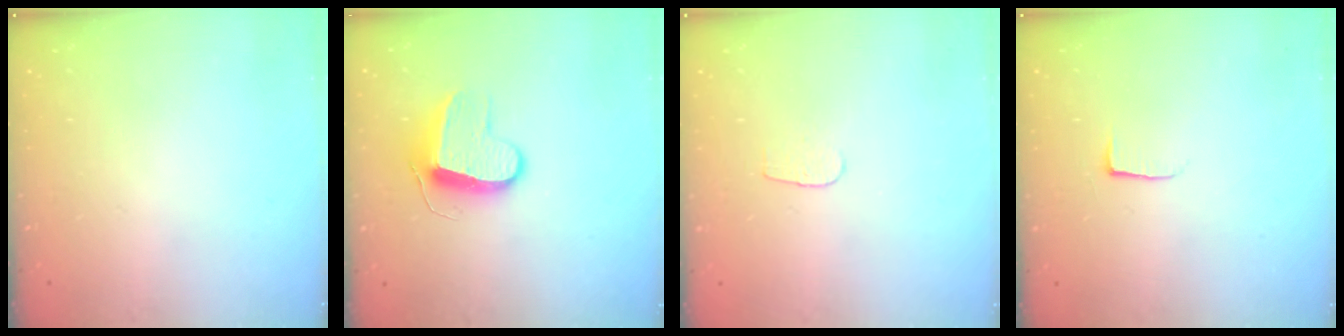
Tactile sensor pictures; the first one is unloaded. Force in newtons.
{"total": 10.6, "press": 10.6, "slide": 0.2}
{"total": 3.7, "press": 3.6, "slide": 0.4}
{"total": 3.8, "press": 3.8, "slide": 0.5}